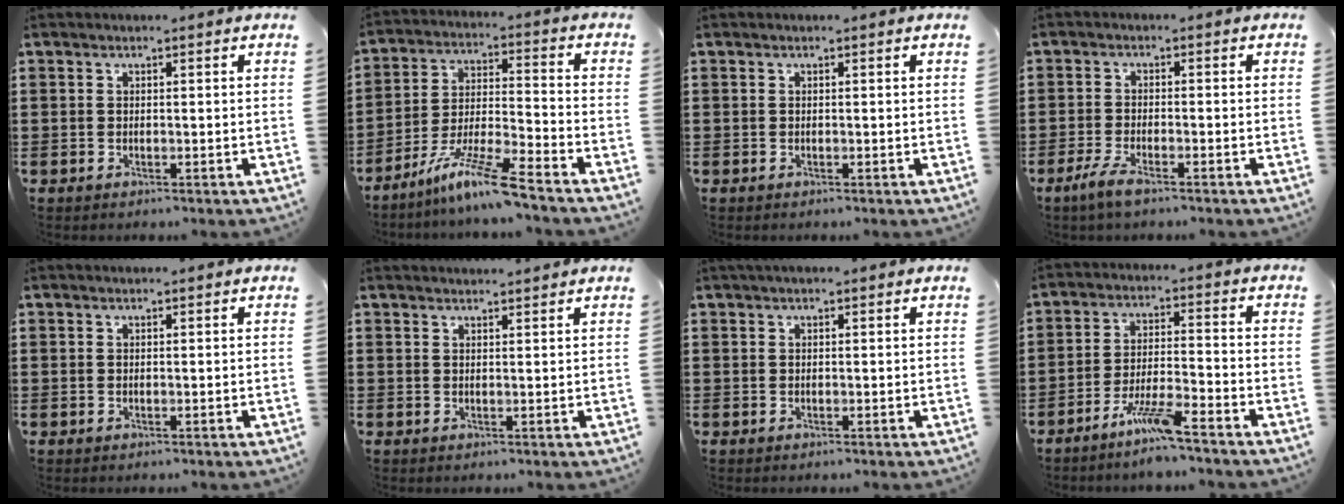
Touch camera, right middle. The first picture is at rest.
{"total": 10.1, "force": [-7.9, 0.2, 6.3], "torque": [-0.127, -0.003, -0.156]}
{"total": 0.0}
{"total": 3.1, "force": [-2.2, 0.4, 2.2], "torque": [-0.058, -0.007, -0.046]}
{"total": 0.0}
{"total": 1.3, "force": [1.3, -0.1, 0.1], "torque": [0.003, -0.003, 0.024]}
{"total": 0.5, "force": [0.4, 0.0, 0.4], "torque": [-0.008, -0.001, 0.008]}
{"total": 6.4, "force": [-5.0, 0.3, 4.1], "torque": [-0.086, -0.009, -0.095]}